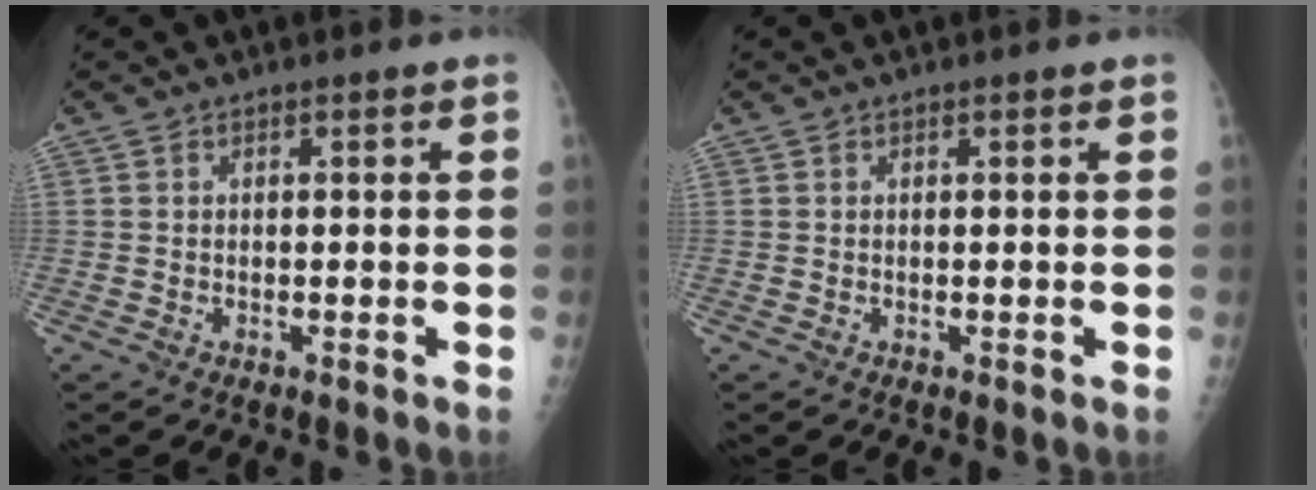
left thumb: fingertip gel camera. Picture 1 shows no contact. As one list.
[{"total": 0.0}]